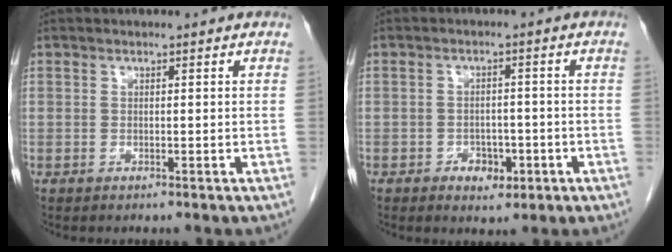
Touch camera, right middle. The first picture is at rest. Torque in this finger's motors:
{"motor_torque": [0.05, 0.10, -0.05, -0.01]}